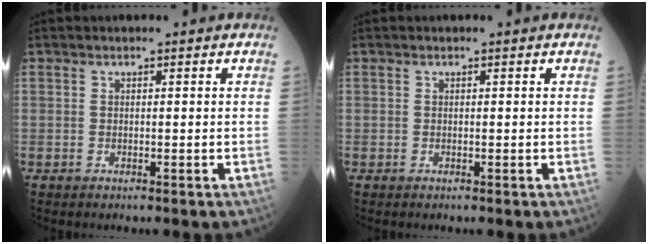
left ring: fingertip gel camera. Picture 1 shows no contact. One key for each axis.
{"total": 0.0}